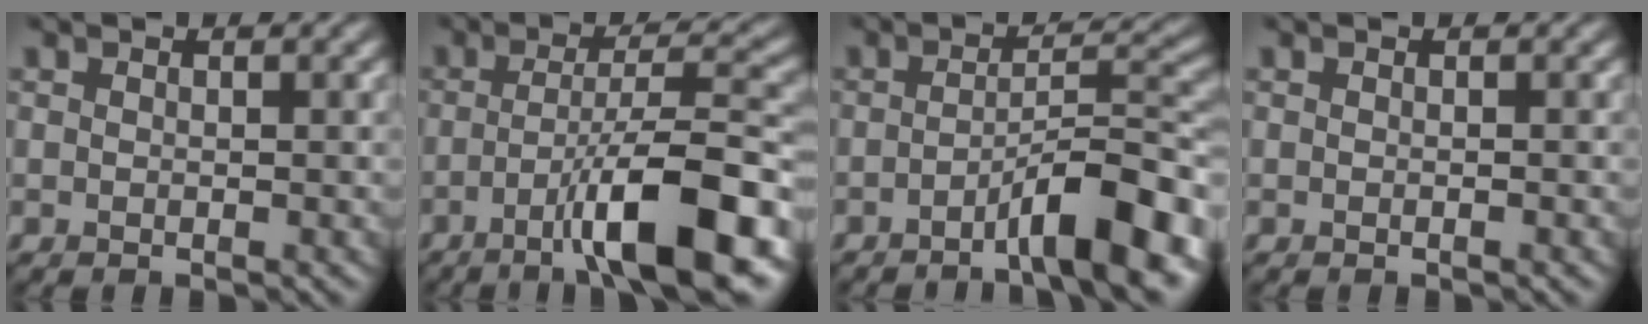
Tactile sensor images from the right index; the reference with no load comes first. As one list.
[{"total": 10.1, "force": [-4.3, 1.9, 8.9], "torque": [-0.127, 0.016, -0.073]}, {"total": 7.7, "force": [-4.0, 1.3, 6.4], "torque": [-0.090, 0.019, -0.066]}, {"total": 0.0}]